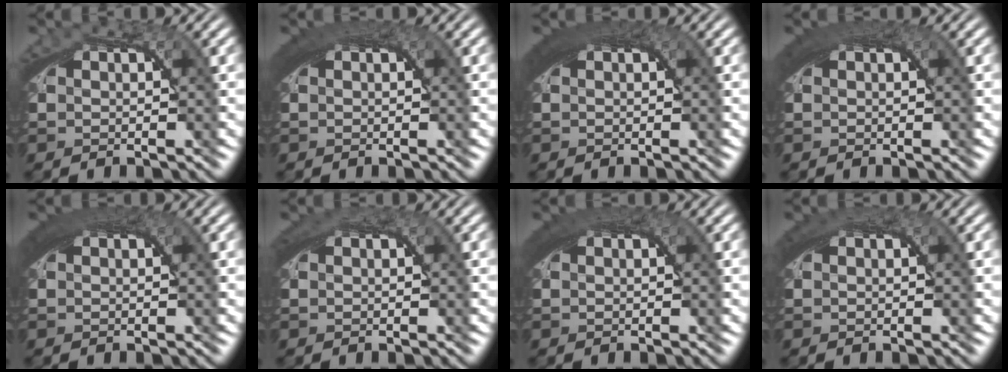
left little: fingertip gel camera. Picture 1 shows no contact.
{"total": 3.8, "force": [1.7, 1.3, 3.1], "torque": [-0.044, 0.013, 0.022]}
{"total": 4.7, "force": [1.9, 1.6, 4.0], "torque": [-0.055, 0.015, 0.025]}
{"total": 4.0, "force": [1.7, 1.4, 3.3], "torque": [-0.046, 0.013, 0.022]}
{"total": 4.2, "force": [1.8, 1.5, 3.5], "torque": [-0.049, 0.014, 0.024]}
{"total": 2.4, "force": [1.2, 0.9, 1.8], "torque": [-0.029, 0.010, 0.016]}
{"total": 3.8, "force": [1.7, 1.3, 3.1], "torque": [-0.045, 0.013, 0.023]}
{"total": 2.9, "force": [1.4, 1.0, 2.4], "torque": [-0.037, 0.011, 0.018]}